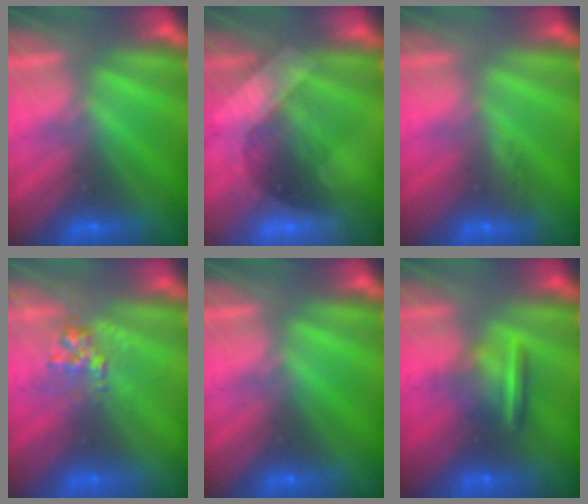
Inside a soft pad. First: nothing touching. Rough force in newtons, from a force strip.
{"total": 3.0}
{"total": 2.8}
{"total": 2.7}
{"total": 0.0}
{"total": 8.7}